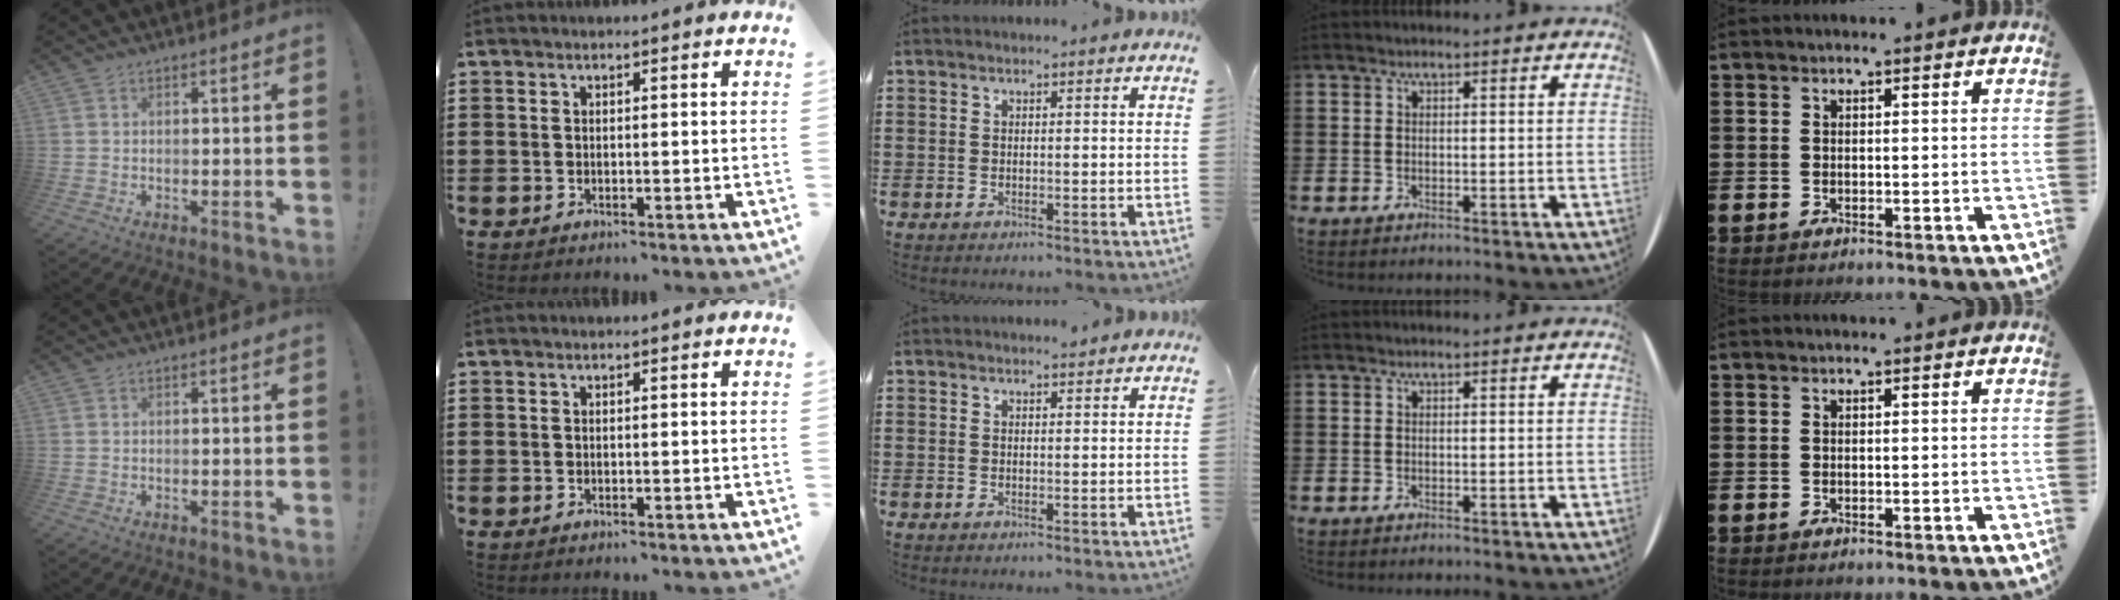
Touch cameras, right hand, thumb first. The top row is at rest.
{"middle": {"total": 0.6, "force": [0.4, 0.3, 0.0], "torque": [0.006, -0.004, 0.007]}}